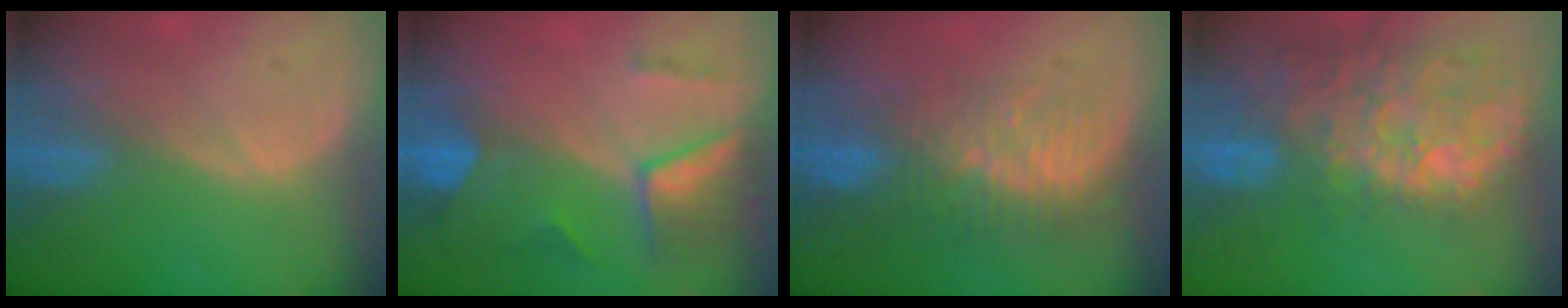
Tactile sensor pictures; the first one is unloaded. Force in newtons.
{"total": 7.4, "press": 6.5, "slide": 3.4}
{"total": 8.3, "press": 7.8, "slide": 2.9}
{"total": 14.7, "press": 11.9, "slide": 8.7}